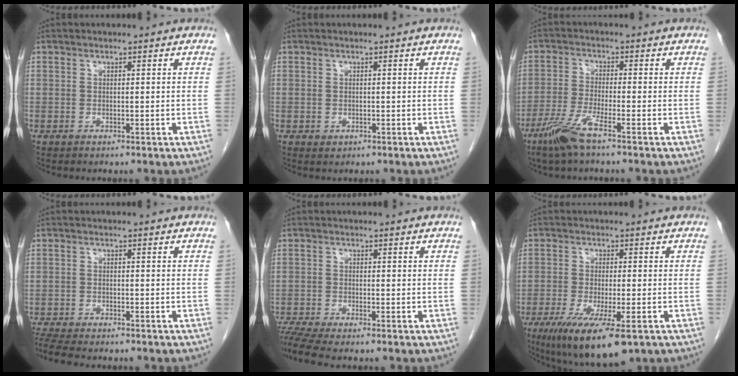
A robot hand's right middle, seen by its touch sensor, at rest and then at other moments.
{"total": 0.6, "force": [-0.1, 0.5, 0.2], "torque": [-0.005, 0.000, 0.004]}
{"total": 6.1, "force": [-4.0, 0.1, 4.6], "torque": [-0.101, -0.013, -0.085]}
{"total": 7.9, "force": [-6.9, 1.5, 3.5], "torque": [-0.060, -0.011, -0.109]}
{"total": 4.3, "force": [-3.8, -0.6, 2.0], "torque": [-0.040, -0.012, -0.071]}
{"total": 11.5, "force": [-6.8, 2.4, 9.0], "torque": [-0.153, -0.031, -0.107]}